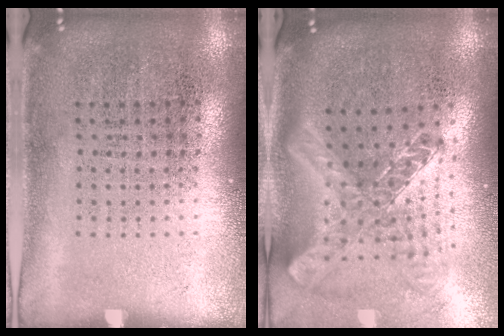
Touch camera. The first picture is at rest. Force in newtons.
{"total": 1.6, "press": 1.4, "slide": 0.8}